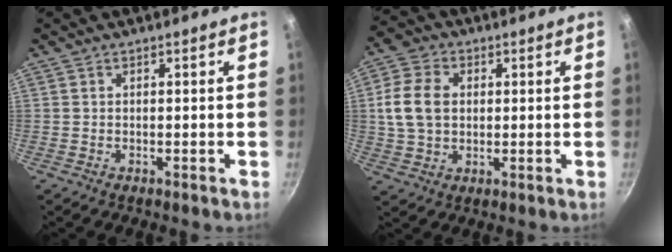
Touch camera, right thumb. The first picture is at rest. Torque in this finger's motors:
{"motor_torque": [-1.31, 1.47, 0.13, 0.04, 0.18]}